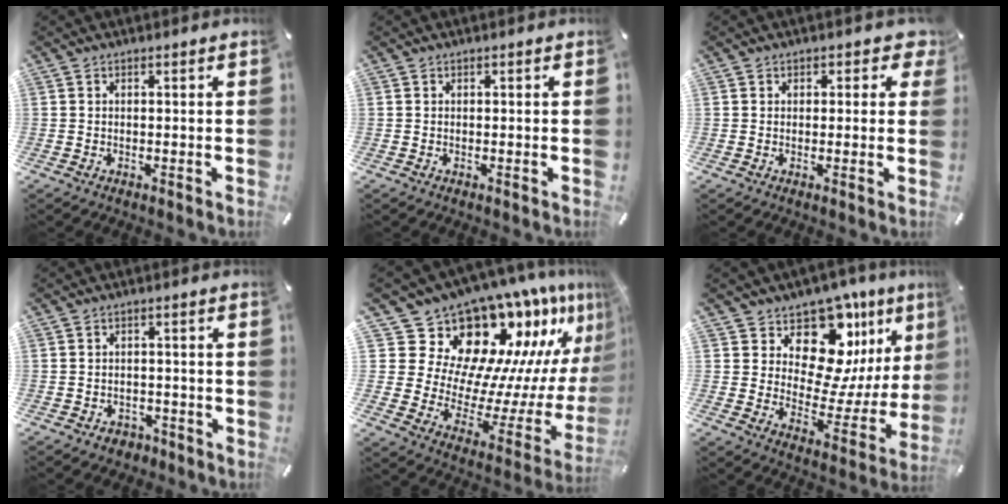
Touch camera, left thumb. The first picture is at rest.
{"total": 0.0}
{"total": 2.7, "force": [1.0, 2.0, 1.5], "torque": [0.001, -0.004, 0.010]}
{"total": 3.1, "force": [-1.8, 2.4, 0.8], "torque": [-0.013, 0.009, -0.036]}
{"total": 19.8, "force": [16.0, 9.1, 7.2], "torque": [-0.086, -0.180, 0.289]}
{"total": 14.0, "force": [9.0, 8.8, 6.3], "torque": [-0.083, -0.096, 0.153]}